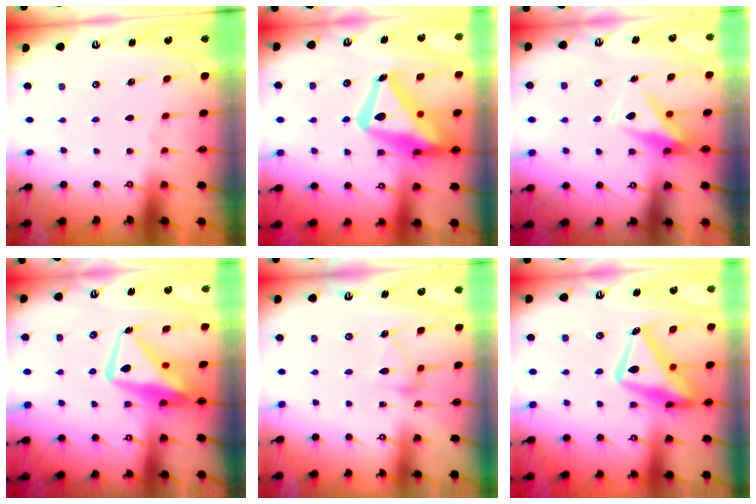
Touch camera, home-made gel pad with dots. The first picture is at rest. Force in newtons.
{"total": 22.0, "press": 21.9, "slide": 1.9}
{"total": 8.1, "press": 8.0, "slide": 1.4}
{"total": 14.8, "press": 14.8, "slide": 1.4}
{"total": 8.5, "press": 8.5, "slide": 0.4}
{"total": 20.5, "press": 20.4, "slide": 1.7}